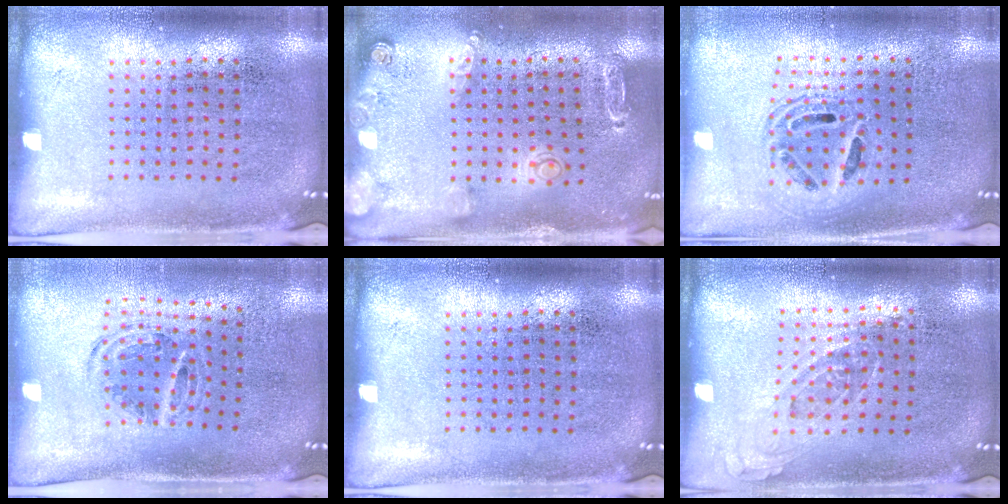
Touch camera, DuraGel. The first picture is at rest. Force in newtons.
{"total": 1.5, "press": 1.5, "slide": 0.1}
{"total": 1.6, "press": 1.3, "slide": 0.9}
{"total": 1.0, "press": 0.9, "slide": 0.1}
{"total": 0.0}
{"total": 0.7, "press": 0.6, "slide": 0.3}